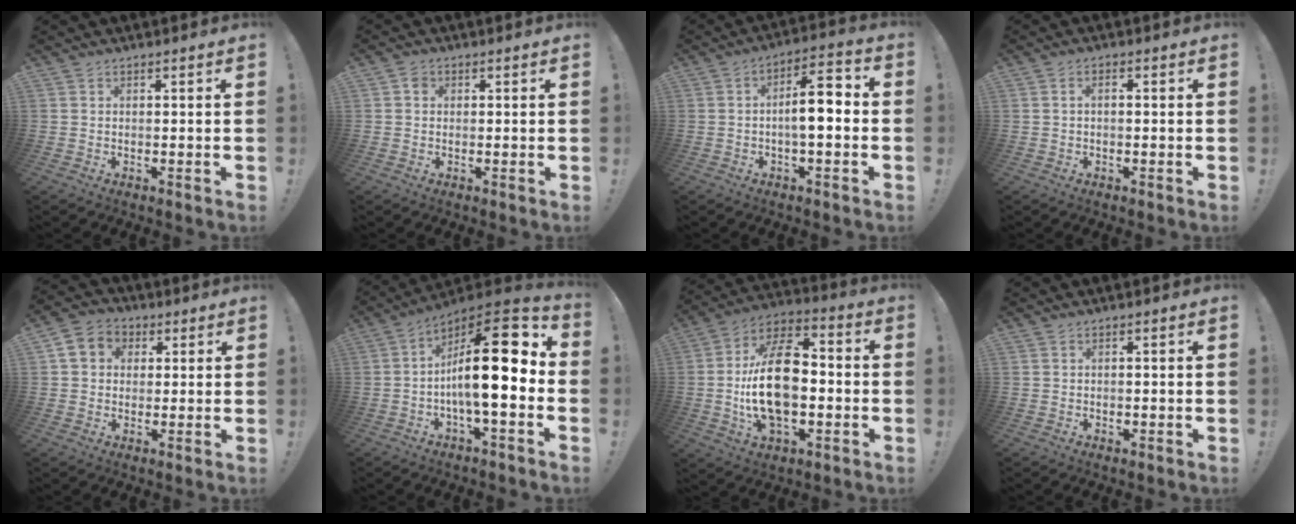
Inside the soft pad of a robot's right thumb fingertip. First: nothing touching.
{"total": 2.1, "force": [0.3, 1.8, 0.9], "torque": [-0.012, 0.004, 0.004]}
{"total": 10.3, "force": [-1.1, 3.5, 9.6], "torque": [-0.142, 0.010, -0.021]}
{"total": 1.4, "force": [-0.4, 0.5, 1.3], "torque": [-0.026, 0.006, -0.007]}
{"total": 7.2, "force": [1.4, 6.5, 3.0], "torque": [-0.042, 0.009, 0.031]}
{"total": 21.1, "force": [0.7, 5.8, 20.2], "torque": [-0.332, -0.004, 0.005]}
{"total": 21.5, "force": [-1.6, 12.4, 17.5], "torque": [-0.318, 0.012, -0.028]}
{"total": 0.0}